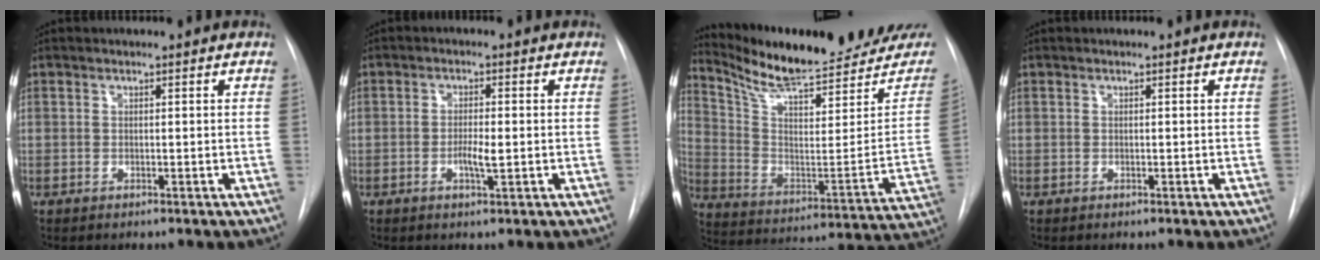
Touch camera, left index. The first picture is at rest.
{"total": 3.0, "force": [-1.1, 0.4, 2.8], "torque": [-0.052, -0.006, -0.016]}
{"total": 24.3, "force": [22.0, 2.9, 10.0], "torque": [-0.169, -0.075, 0.318]}
{"total": 0.0}